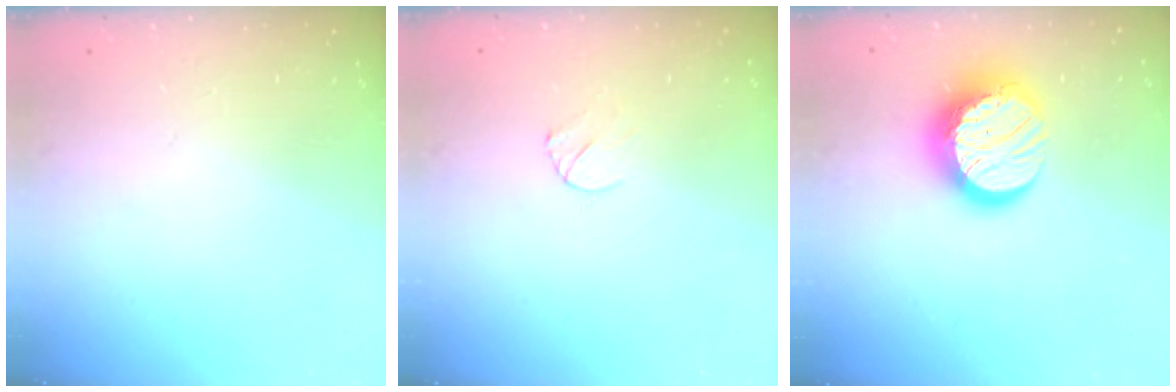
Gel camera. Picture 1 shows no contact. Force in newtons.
{"total": 4.2, "press": 4.2, "slide": 0.4}
{"total": 13.4, "press": 13.4, "slide": 0.9}